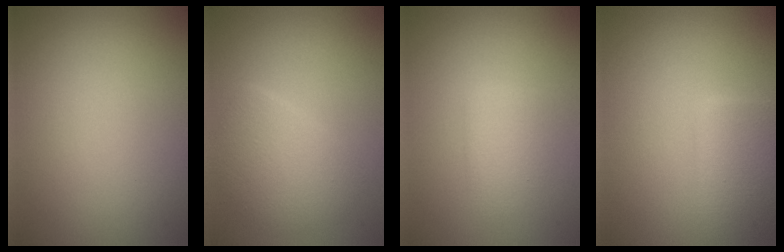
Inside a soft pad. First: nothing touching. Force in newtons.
{"total": 3.5, "press": 3.5, "slide": 0.1}
{"total": 1.8, "press": 1.8, "slide": 0.1}
{"total": 4.2, "press": 4.1, "slide": 0.1}